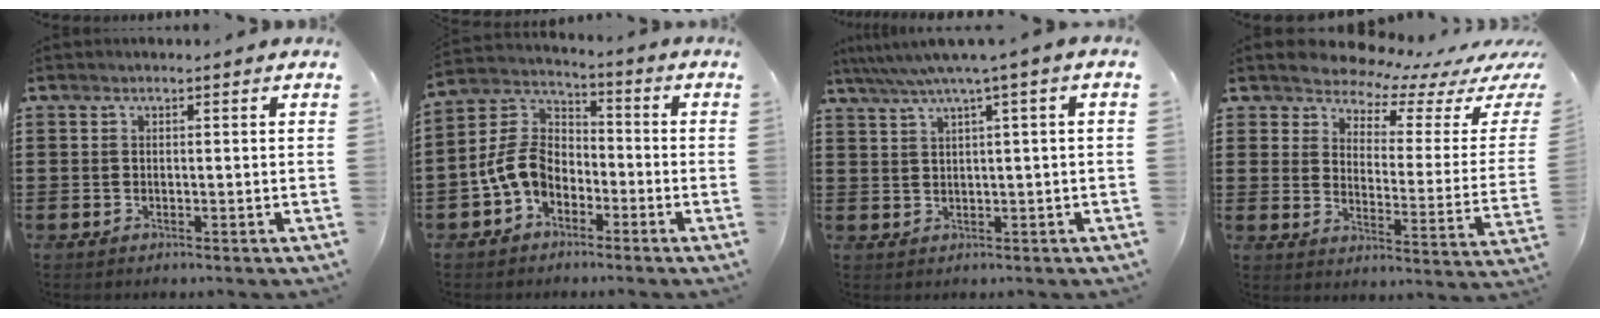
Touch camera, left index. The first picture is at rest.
{"total": 7.7, "force": [-3.0, 5.6, 4.3], "torque": [-0.127, 0.002, -0.069]}
{"total": 3.8, "force": [1.4, -0.6, 3.4], "torque": [-0.068, -0.011, 0.019]}
{"total": 4.9, "force": [4.7, 1.1, 0.7], "torque": [-0.038, -0.042, 0.078]}